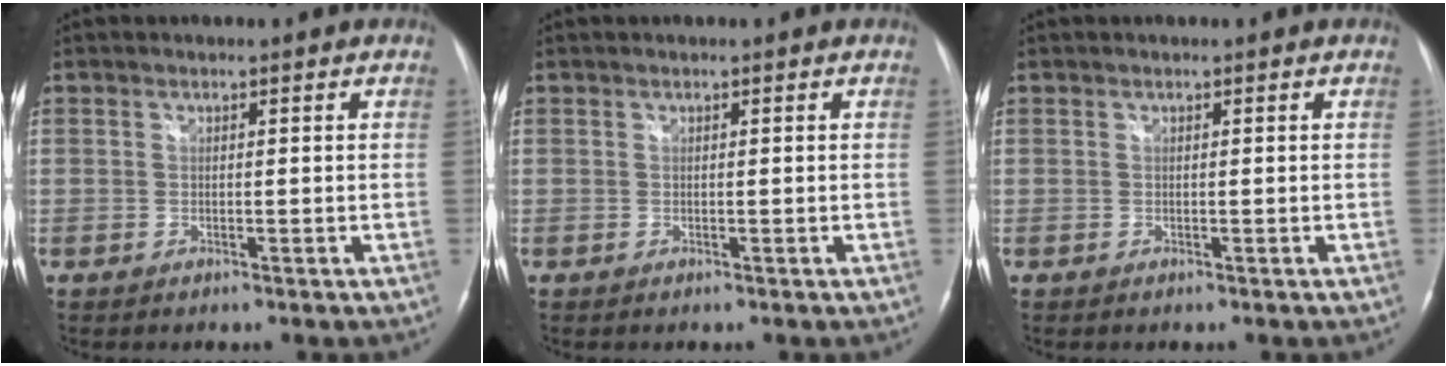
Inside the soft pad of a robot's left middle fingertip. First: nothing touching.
{"total": 0.0}
{"total": 0.0}